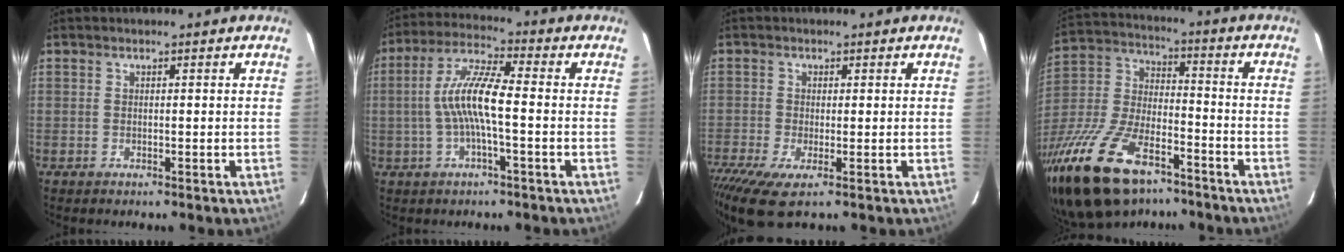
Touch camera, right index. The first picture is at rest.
{"total": 9.6, "force": [-1.2, 1.3, 9.5], "torque": [-0.196, 0.011, -0.023]}
{"total": 8.1, "force": [-3.8, 2.3, 6.8], "torque": [-0.150, -0.034, -0.074]}
{"total": 27.8, "force": [-18.5, 12.3, 16.8], "torque": [-0.359, -0.028, -0.314]}